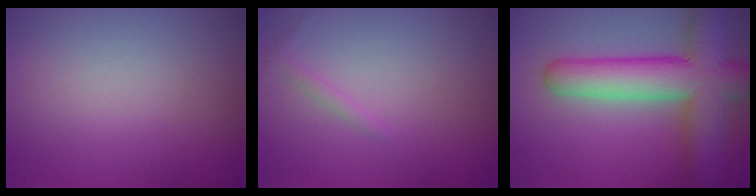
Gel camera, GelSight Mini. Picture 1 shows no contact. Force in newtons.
{"total": 0.8, "press": 0.8, "slide": 0.0}
{"total": 9.5, "press": 9.5, "slide": 0.8}